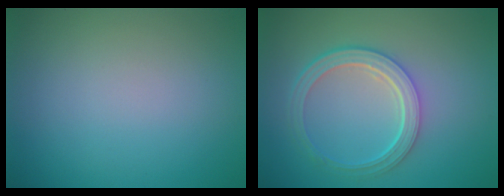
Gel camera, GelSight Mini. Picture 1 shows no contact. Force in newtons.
{"total": 4.8, "press": 3.6, "slide": 3.1}